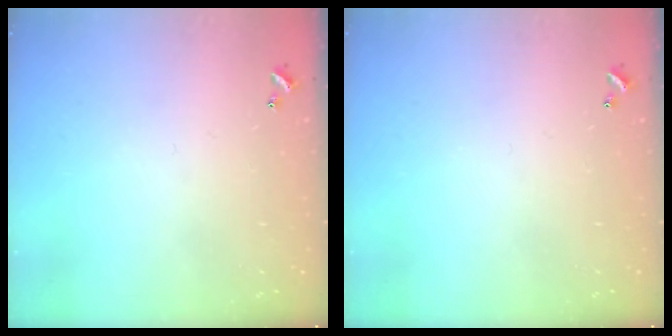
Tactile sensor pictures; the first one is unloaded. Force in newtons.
{"total": 0.0}